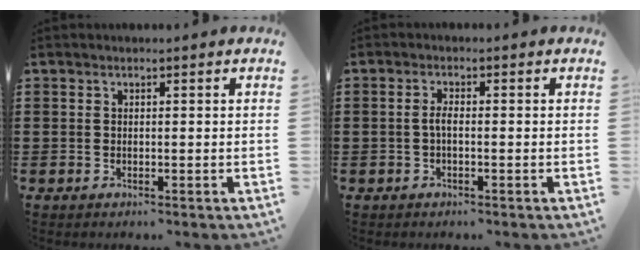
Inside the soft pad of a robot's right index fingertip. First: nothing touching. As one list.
[{"total": 1.9, "force": [-0.6, 0.5, 1.7], "torque": [-0.048, -0.004, -0.015]}]